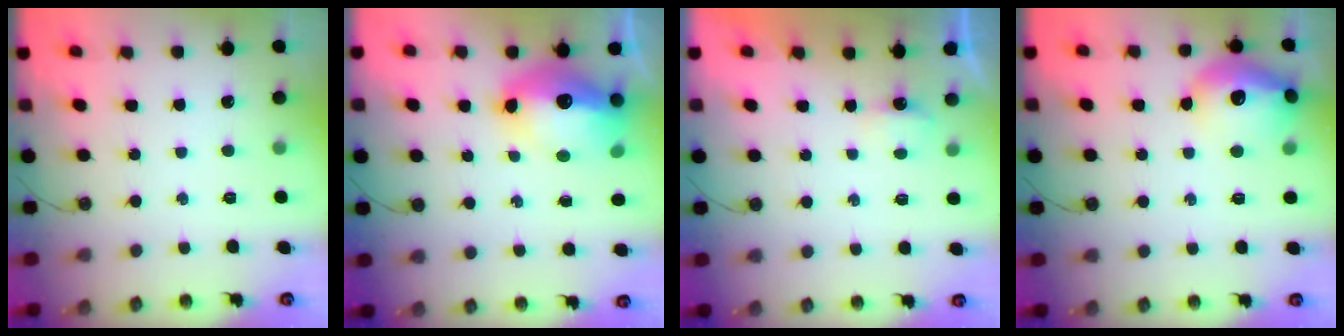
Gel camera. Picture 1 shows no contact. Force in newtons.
{"total": 16.1, "press": 16.1, "slide": 1.5}
{"total": 13.3, "press": 4.4, "slide": 12.6}
{"total": 15.9, "press": 15.8, "slide": 1.1}